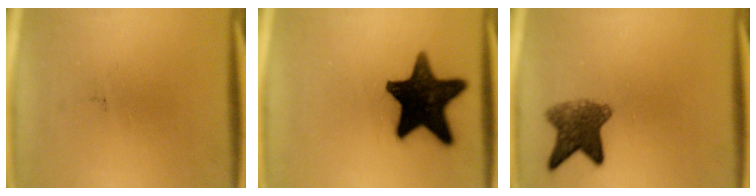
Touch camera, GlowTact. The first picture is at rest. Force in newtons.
{"total": 17.3}
{"total": 6.5}